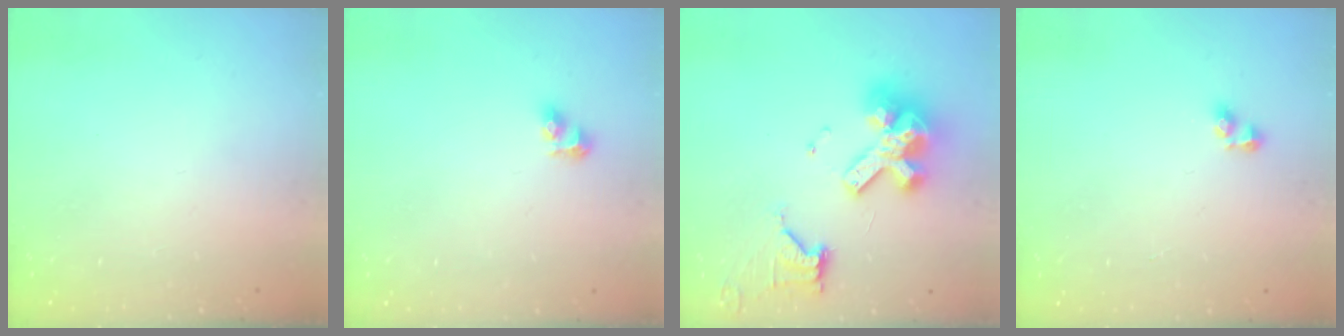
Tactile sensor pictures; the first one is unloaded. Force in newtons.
{"total": 5.4, "press": 5.4, "slide": 0.4}
{"total": 16.0, "press": 15.9, "slide": 1.8}
{"total": 3.5, "press": 3.5, "slide": 0.2}